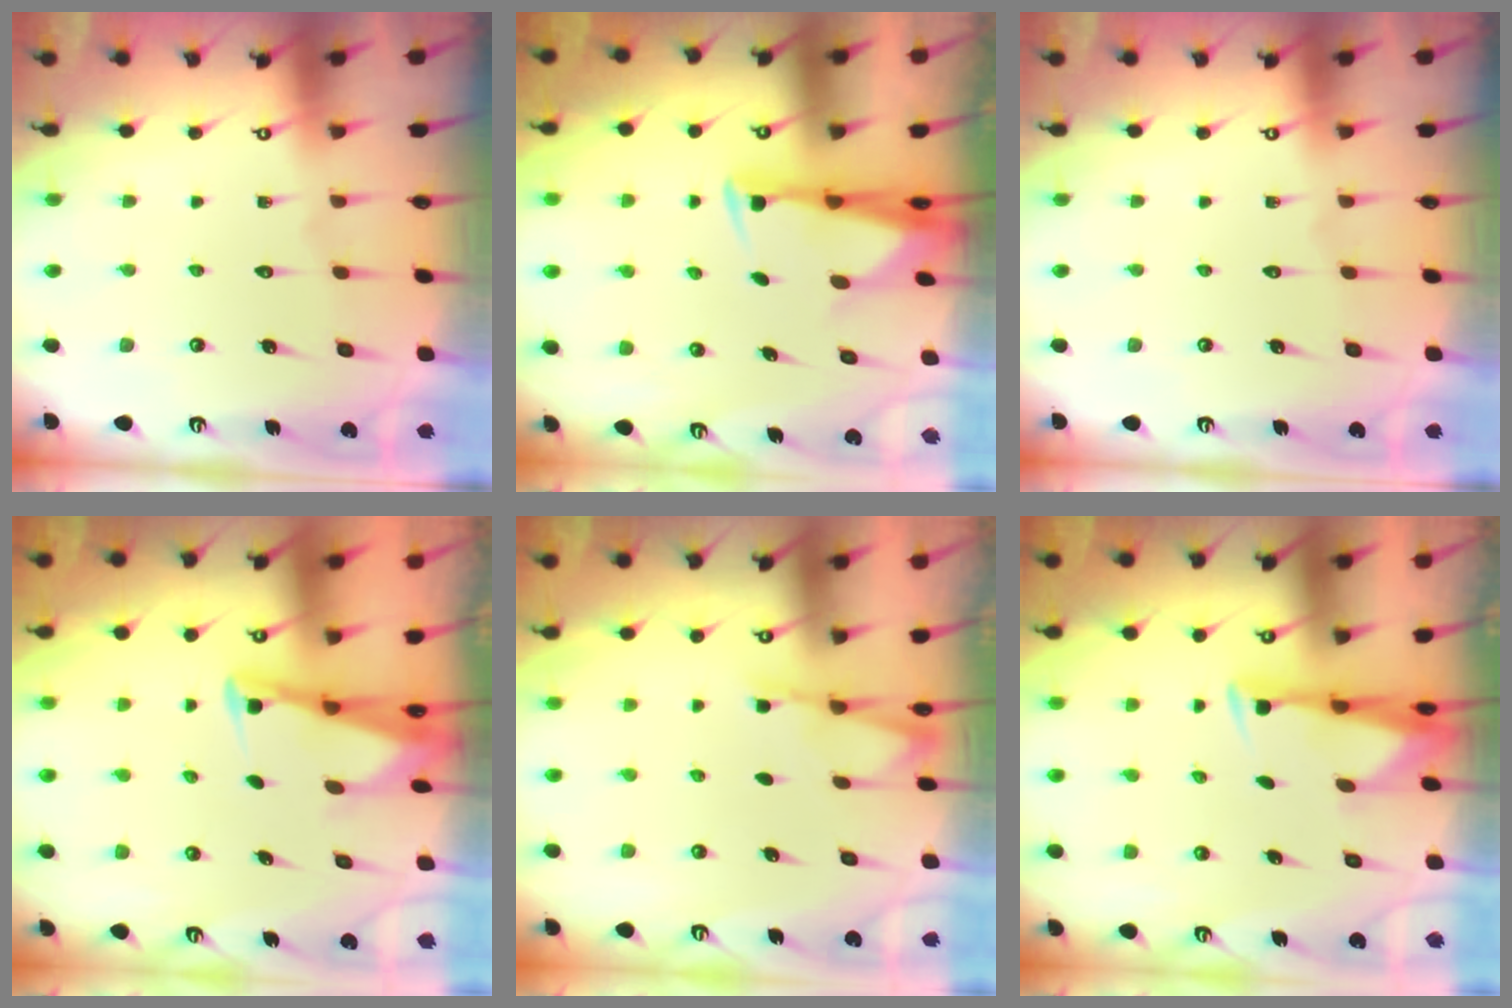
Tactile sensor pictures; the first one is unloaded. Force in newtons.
{"total": 2.8, "press": 2.6, "slide": 1.0}
{"total": 0.0}
{"total": 2.5, "press": 2.5, "slide": 0.2}
{"total": 2.6, "press": 2.6, "slide": 0.3}
{"total": 3.2, "press": 3.1, "slide": 0.9}